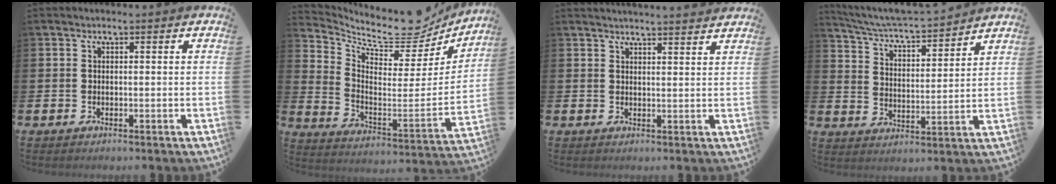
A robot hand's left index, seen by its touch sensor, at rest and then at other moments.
{"total": 9.0, "force": [7.7, 3.4, 3.2], "torque": [-0.073, -0.069, 0.127]}
{"total": 2.7, "force": [2.7, -0.3, -0.1], "torque": [-0.003, -0.015, 0.049]}
{"total": 5.3, "force": [5.1, 0.3, 1.3], "torque": [-0.055, -0.045, 0.085]}